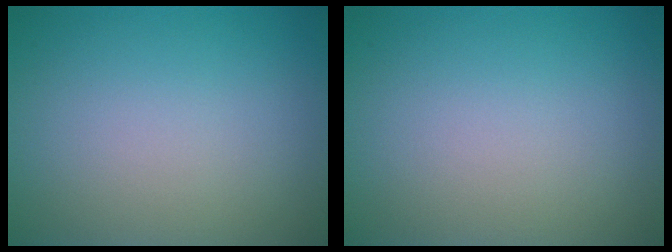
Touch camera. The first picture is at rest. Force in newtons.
{"total": 0.0}